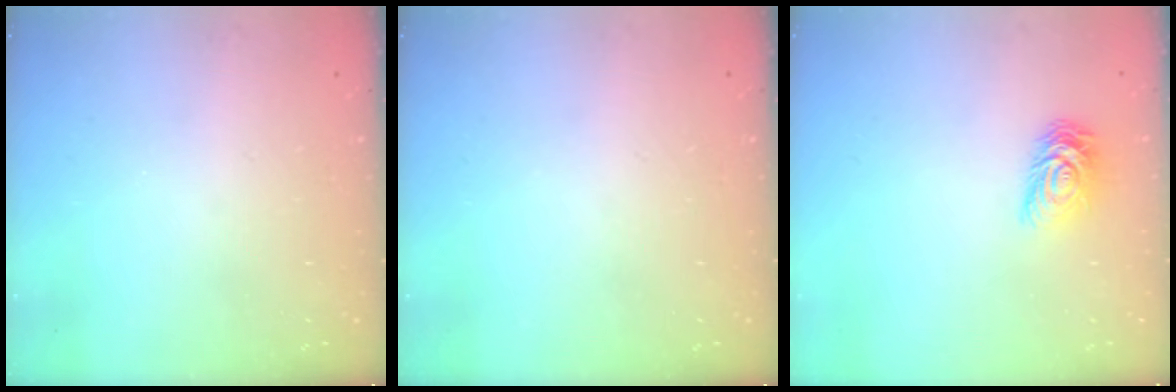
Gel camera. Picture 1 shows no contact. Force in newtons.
{"total": 0.0}
{"total": 7.2, "press": 7.2, "slide": 0.4}